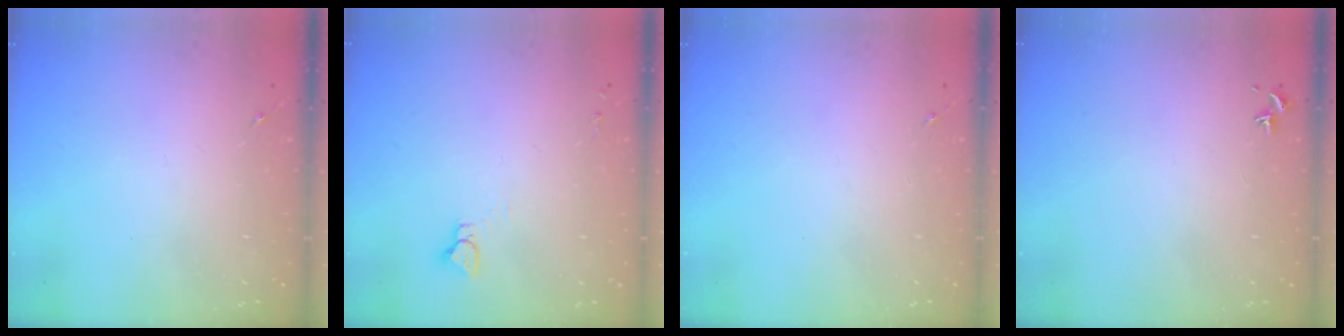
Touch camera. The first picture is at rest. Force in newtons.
{"total": 3.2, "press": 3.2, "slide": 0.2}
{"total": 0.0}
{"total": 0.7, "press": 0.5, "slide": 0.4}